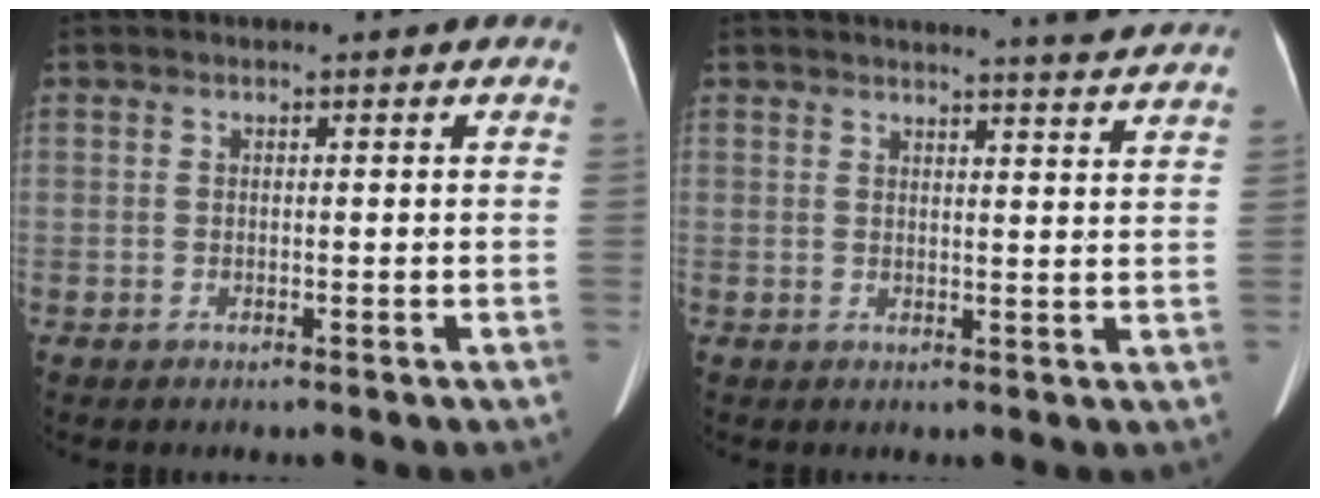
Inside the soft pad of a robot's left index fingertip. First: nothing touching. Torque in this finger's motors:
{"motor_torque": [0.70, -0.99, -0.01, 0.05]}